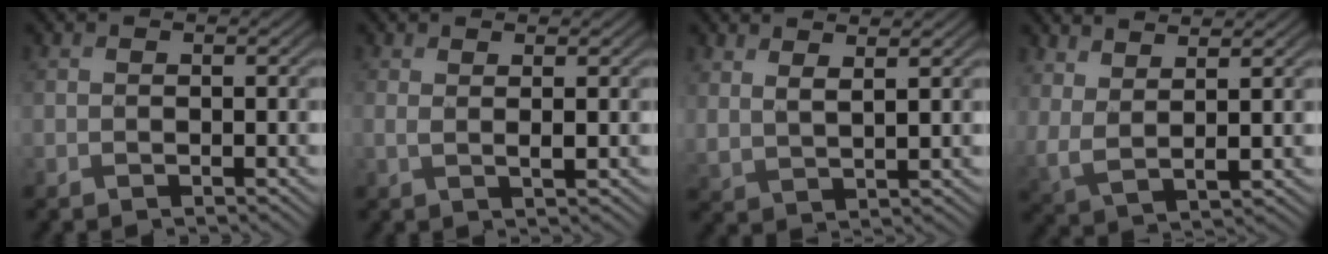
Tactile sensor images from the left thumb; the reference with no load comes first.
{"total": 1.9, "force": [0.8, 0.4, 1.7], "torque": [-0.037, 0.002, 0.014]}
{"total": 3.3, "force": [2.5, 0.7, 2.0], "torque": [-0.046, -0.005, 0.052]}
{"total": 5.1, "force": [3.7, 1.3, 3.2], "torque": [-0.080, -0.003, 0.075]}